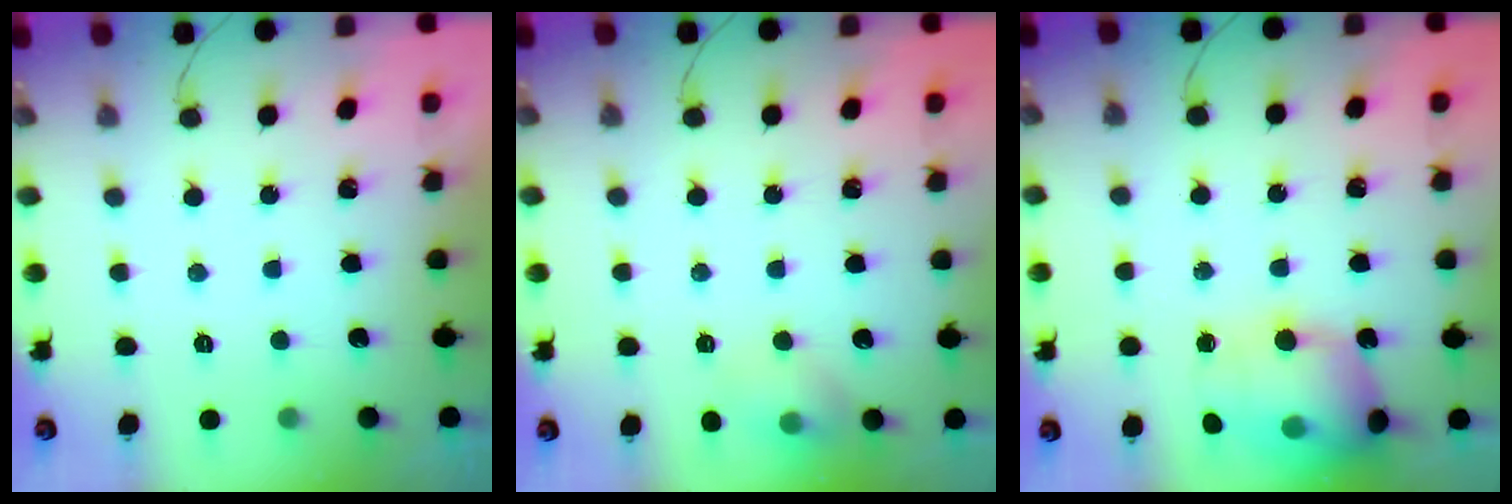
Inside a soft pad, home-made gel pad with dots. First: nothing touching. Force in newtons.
{"total": 7.9, "press": 7.7, "slide": 1.5}
{"total": 17.5, "press": 17.1, "slide": 3.4}